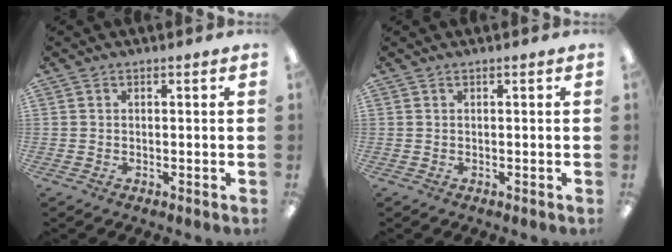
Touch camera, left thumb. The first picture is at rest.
{"total": 0.0}